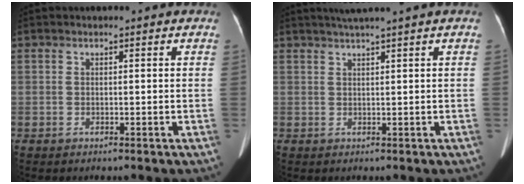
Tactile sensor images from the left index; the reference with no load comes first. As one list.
[{"total": 2.6, "force": [2.0, -0.7, 1.4], "torque": [-0.020, 0.012, 0.040]}]